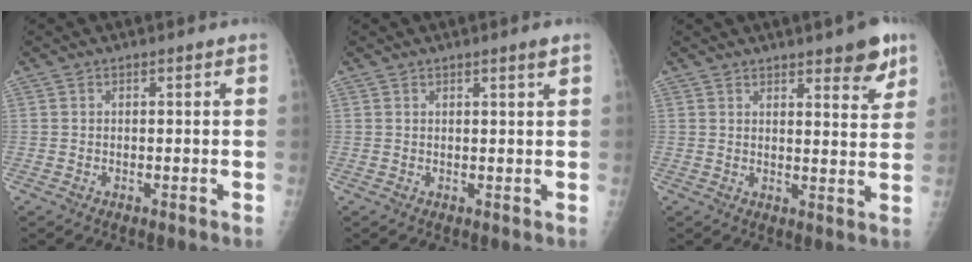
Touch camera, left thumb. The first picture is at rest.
{"total": 1.5, "force": [1.0, -0.2, 1.1], "torque": [-0.017, -0.007, 0.016]}
{"total": 7.7, "force": [5.0, 2.1, 5.5], "torque": [-0.054, -0.029, 0.065]}